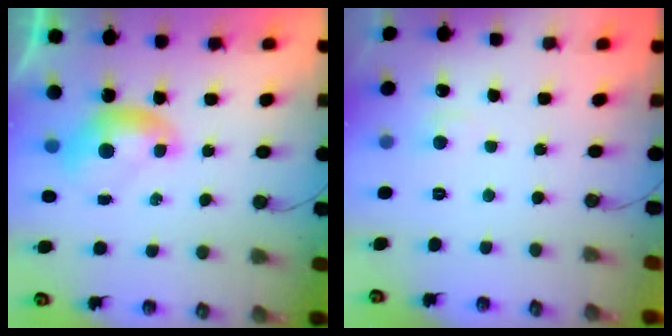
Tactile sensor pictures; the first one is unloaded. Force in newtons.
{"total": 1.6, "press": 1.5, "slide": 0.5}